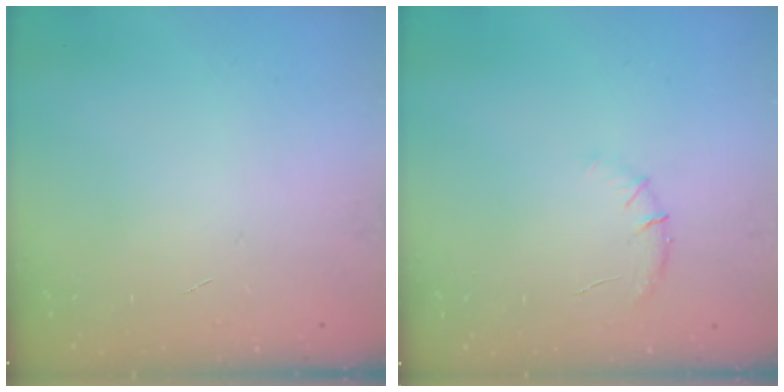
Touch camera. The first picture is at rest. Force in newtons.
{"total": 5.4, "press": 5.2, "slide": 1.7}